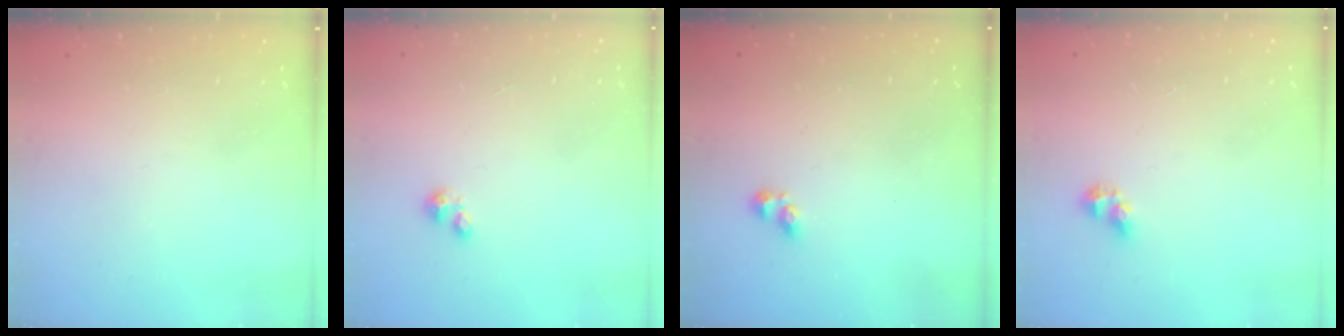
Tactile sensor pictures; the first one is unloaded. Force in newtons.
{"total": 0.9, "press": 0.9, "slide": 0.1}
{"total": 2.4, "press": 2.3, "slide": 0.4}
{"total": 4.9, "press": 4.9, "slide": 0.5}